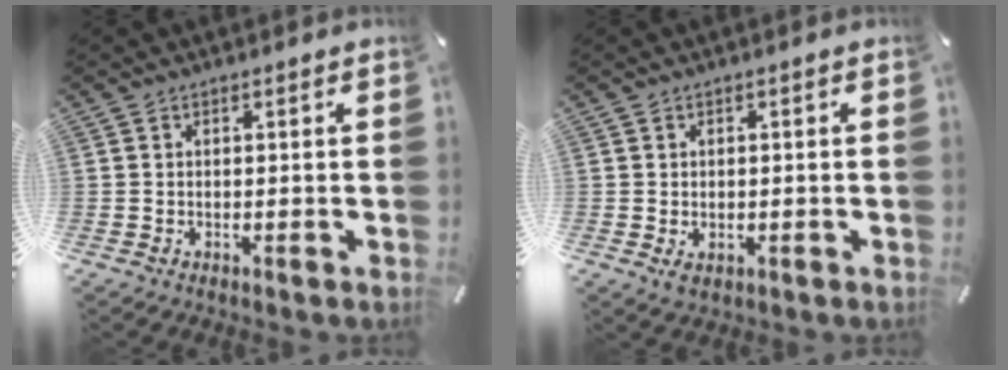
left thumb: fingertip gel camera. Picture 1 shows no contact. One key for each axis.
{"total": 1.4, "fx": -0.3, "fy": 1.2, "fz": 0.8, "tx": -0.014, "ty": 0.002, "tz": -0.004}